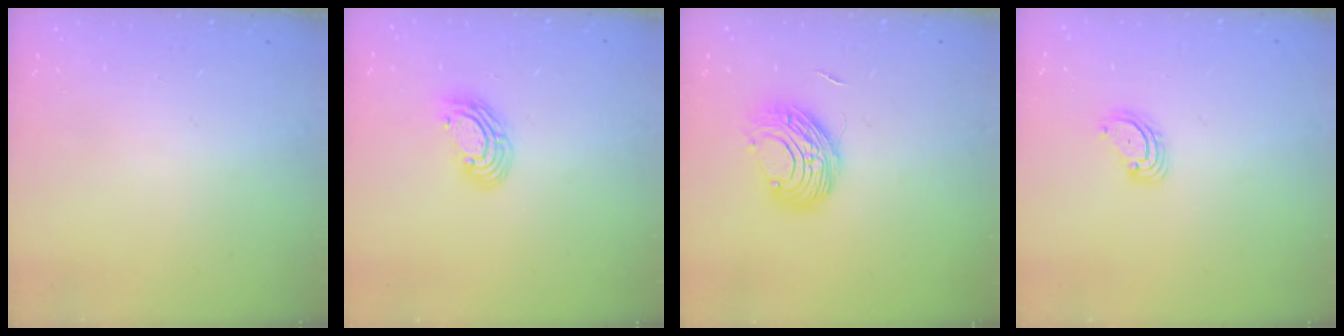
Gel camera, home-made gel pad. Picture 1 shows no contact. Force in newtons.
{"total": 7.9, "press": 7.8, "slide": 1.2}
{"total": 9.1, "press": 9.1, "slide": 0.5}
{"total": 3.3, "press": 3.3, "slide": 0.3}